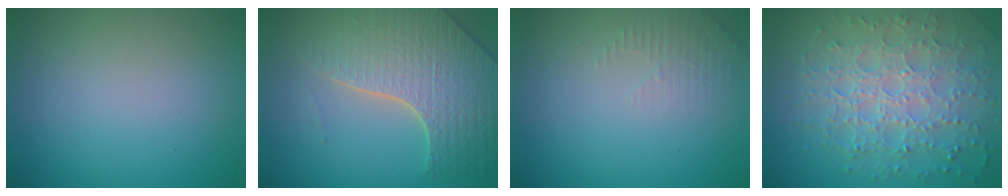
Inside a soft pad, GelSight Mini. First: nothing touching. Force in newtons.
{"total": 5.8, "press": 4.9, "slide": 3.0}
{"total": 1.5, "press": 1.5, "slide": 0.4}
{"total": 7.9, "press": 5.7, "slide": 5.4}